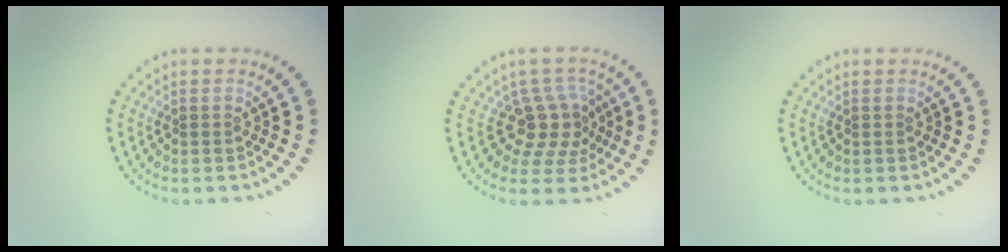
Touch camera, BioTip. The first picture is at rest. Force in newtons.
{"total": 3.7, "press": 2.8, "slide": 2.4}
{"total": 0.0}